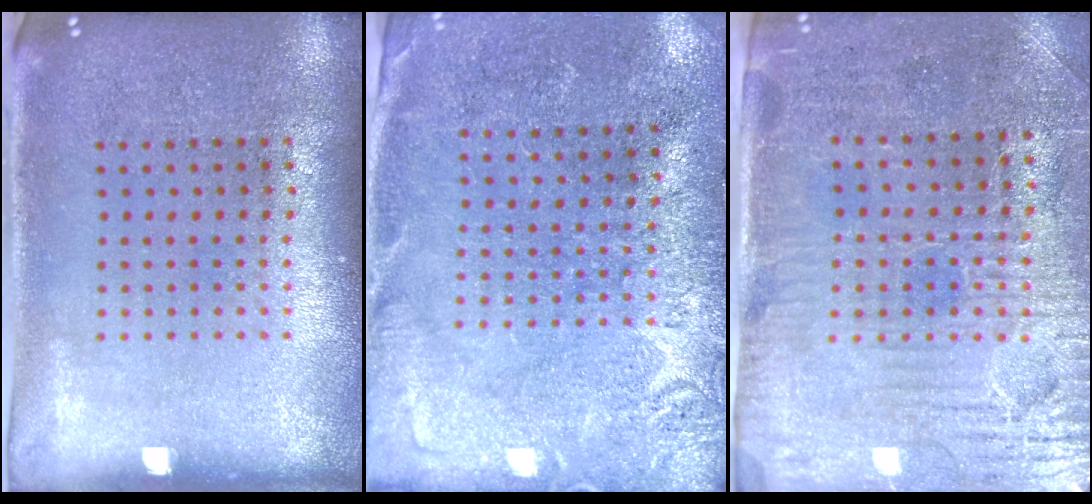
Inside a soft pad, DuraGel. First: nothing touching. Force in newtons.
{"total": 2.7, "press": 2.7, "slide": 0.7}
{"total": 3.6, "press": 3.2, "slide": 1.5}